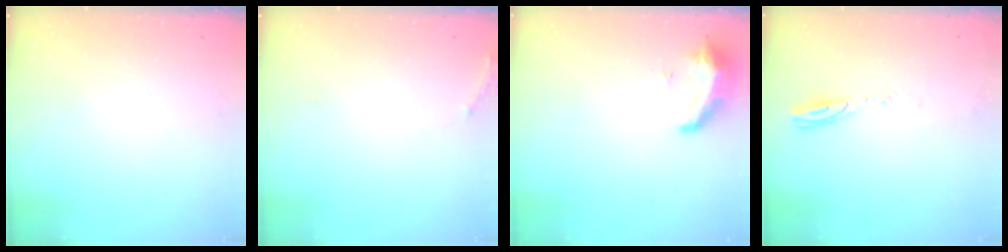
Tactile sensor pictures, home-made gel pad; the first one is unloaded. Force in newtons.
{"total": 5.2, "press": 4.9, "slide": 1.8}
{"total": 16.2, "press": 11.0, "slide": 11.9}
{"total": 4.0, "press": 3.9, "slide": 0.5}